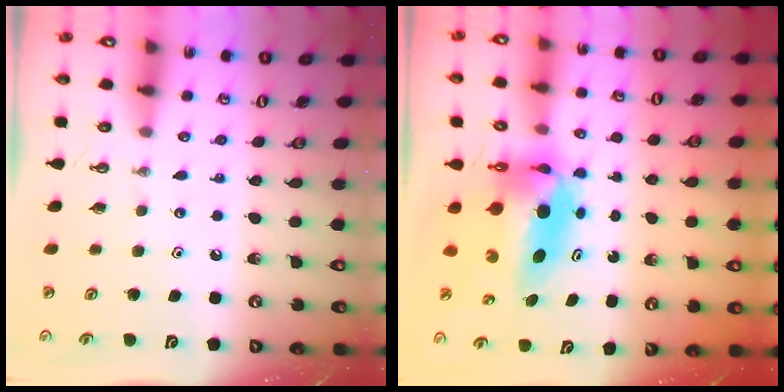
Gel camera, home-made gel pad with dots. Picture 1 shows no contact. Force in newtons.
{"total": 10.1, "press": 9.0, "slide": 4.5}